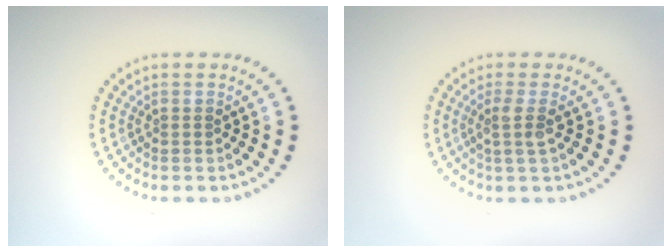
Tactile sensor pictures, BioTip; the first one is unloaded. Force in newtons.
{"total": 1.8, "press": 1.4, "slide": 1.2}